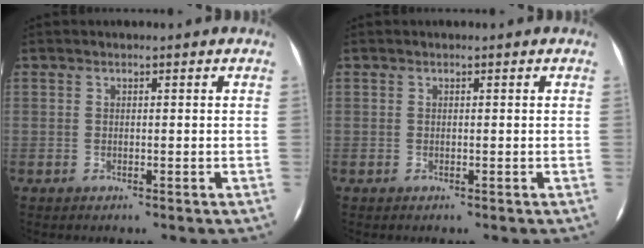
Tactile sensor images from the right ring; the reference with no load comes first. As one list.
[{"total": 0.0}]